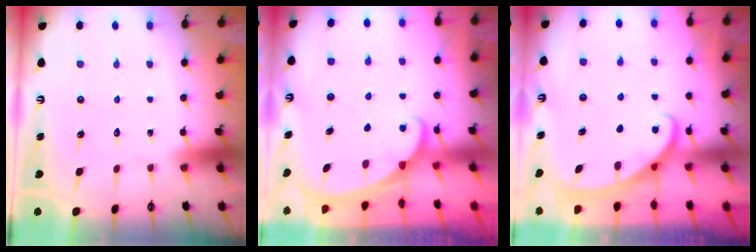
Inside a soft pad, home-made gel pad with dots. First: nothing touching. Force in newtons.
{"total": 1.9, "press": 1.9, "slide": 0.1}
{"total": 2.8, "press": 2.8, "slide": 0.4}